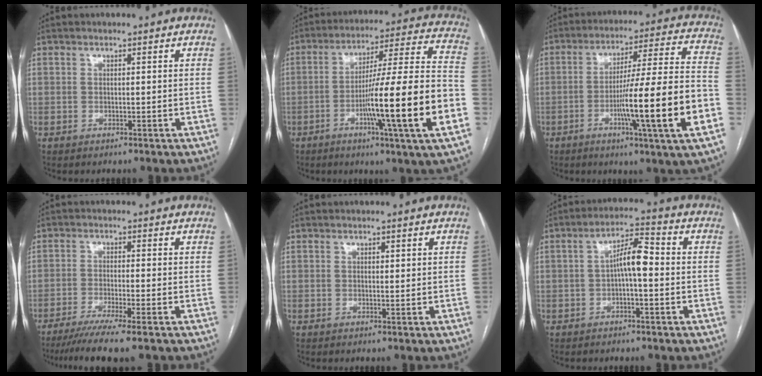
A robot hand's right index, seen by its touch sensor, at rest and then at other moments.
{"total": 20.3, "force": [-6.3, -0.9, 19.3], "torque": [-0.277, -0.003, -0.103]}
{"total": 18.6, "force": [-5.7, -0.8, 17.7], "torque": [-0.259, -0.002, -0.091]}
{"total": 8.0, "force": [-6.0, -0.9, 5.1], "torque": [-0.075, -0.022, -0.098]}
{"total": 0.7, "force": [0.3, 0.3, 0.5], "torque": [-0.008, -0.001, 0.005]}
{"total": 5.9, "force": [-0.4, 1.4, 5.7], "torque": [-0.099, 0.023, -0.009]}